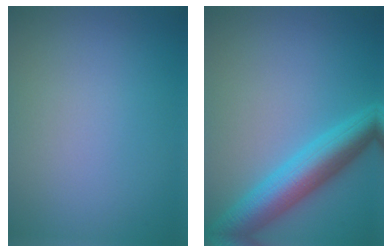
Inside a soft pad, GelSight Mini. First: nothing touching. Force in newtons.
{"total": 6.4, "press": 6.4, "slide": 0.2}